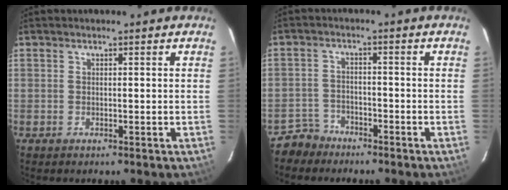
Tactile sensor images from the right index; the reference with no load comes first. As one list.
[{"total": 4.8, "force": [-4.1, 2.6, 0.0], "torque": [-0.012, 0.012, -0.081]}]